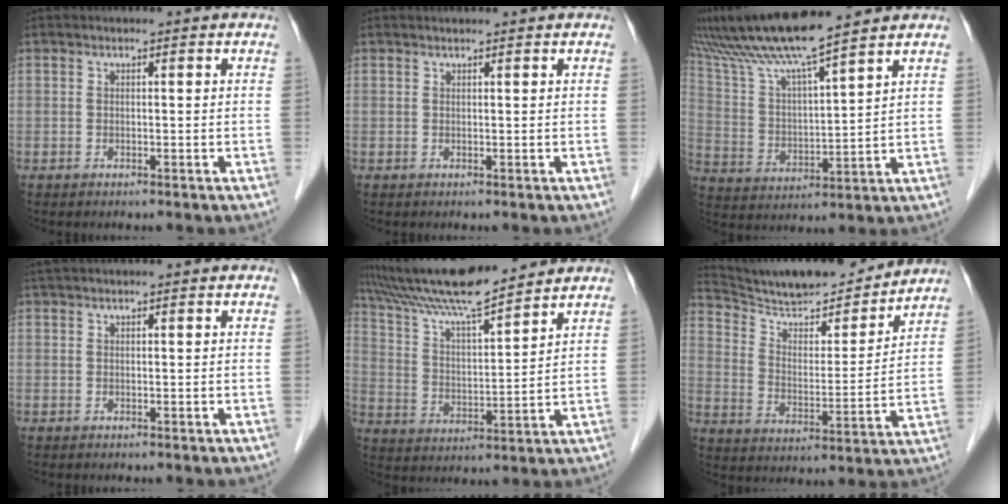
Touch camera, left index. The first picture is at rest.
{"total": 1.3, "force": [-1.1, -0.5, -0.3], "torque": [0.006, 0.004, -0.016]}
{"total": 12.1, "force": [9.8, -0.8, 7.1], "torque": [-0.139, 0.009, 0.189]}
{"total": 0.9, "force": [0.3, -0.4, 0.7], "torque": [-0.004, 0.026, 0.008]}
{"total": 12.7, "force": [11.5, -0.3, 5.5], "torque": [-0.110, 0.007, 0.206]}
{"total": 17.0, "force": [15.9, 2.1, 5.9], "torque": [-0.099, -0.012, 0.246]}